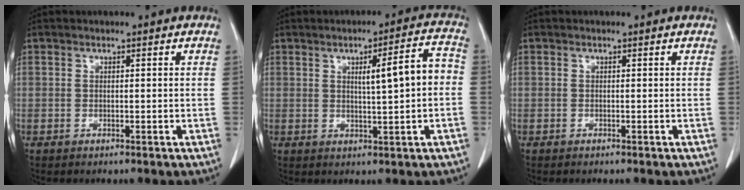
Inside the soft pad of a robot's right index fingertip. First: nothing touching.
{"total": 7.2, "force": [0.4, 0.8, 7.2], "torque": [-0.103, 0.018, 0.006]}
{"total": 0.0}